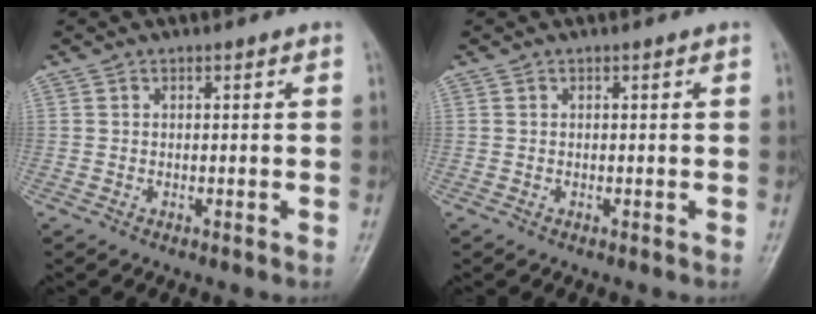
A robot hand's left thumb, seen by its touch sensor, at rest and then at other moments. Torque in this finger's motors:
{"motor_torque": [-0.25, 0.25, 0.00, 0.00, 0.00]}